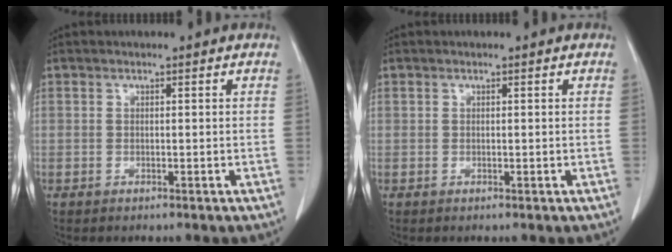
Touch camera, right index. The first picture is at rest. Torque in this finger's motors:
{"motor_torque": [-0.11, 0.07, -0.03, 0.00]}